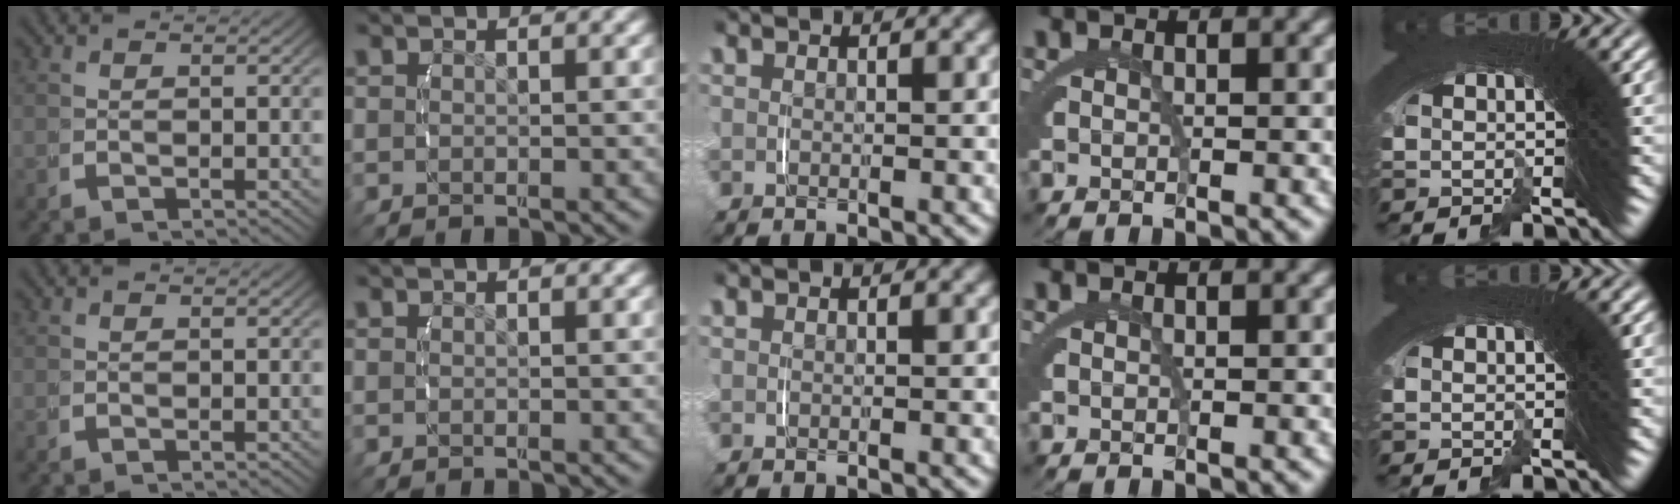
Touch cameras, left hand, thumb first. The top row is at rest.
{}